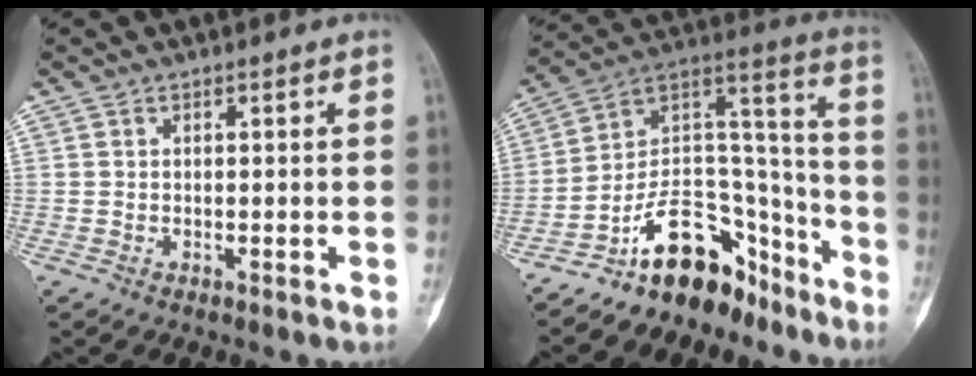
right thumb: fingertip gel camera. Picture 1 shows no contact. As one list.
[{"total": 17.3, "force": [-12.6, 9.3, 7.3], "torque": [-0.072, 0.147, -0.213]}]